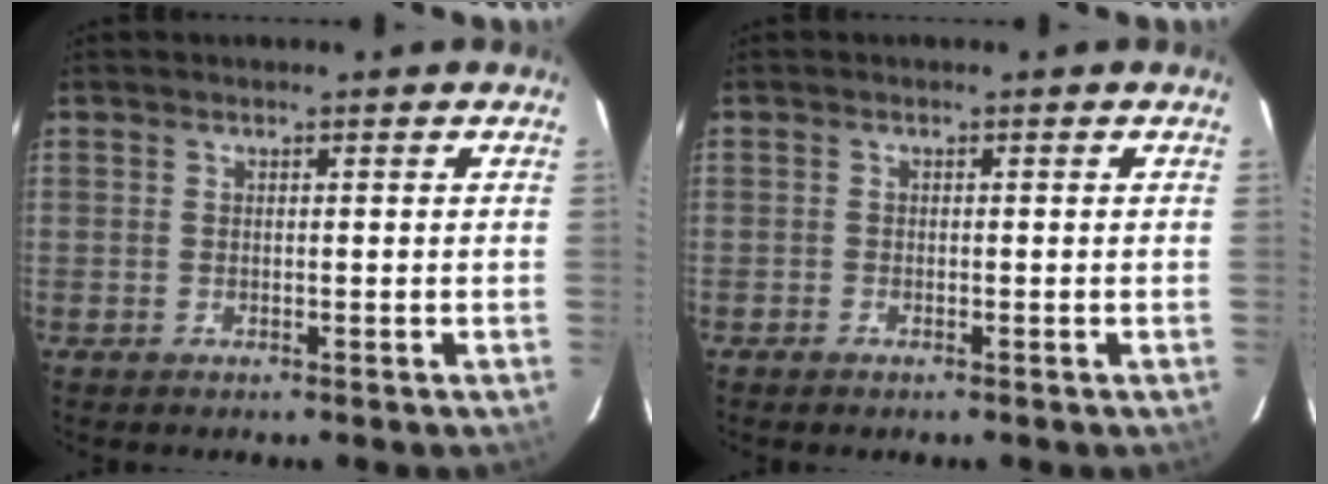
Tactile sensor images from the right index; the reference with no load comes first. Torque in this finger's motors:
{"motor_torque": [0.13, -0.13, -0.10, -0.03]}